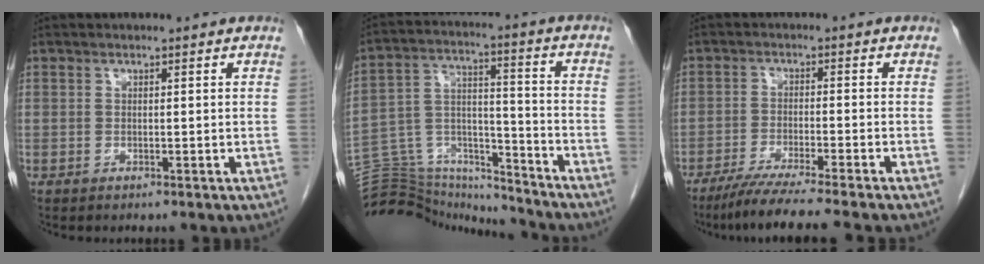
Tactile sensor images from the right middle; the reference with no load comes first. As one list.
[{"total": 18.5, "force": [-18.0, 3.0, 2.6], "torque": [-0.057, 0.045, -0.284]}, {"total": 9.2, "force": [-7.7, -1.3, 4.9], "torque": [-0.065, -0.030, -0.123]}]